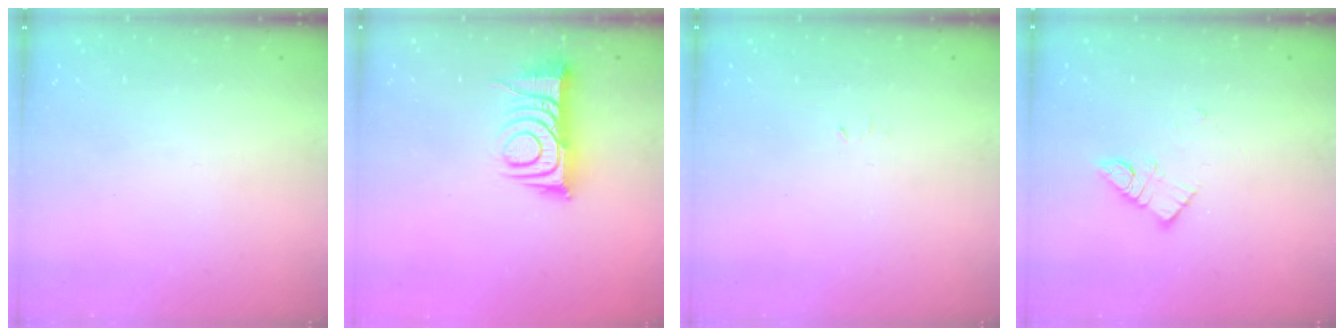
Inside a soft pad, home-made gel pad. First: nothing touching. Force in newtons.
{"total": 10.9, "press": 10.9, "slide": 0.2}
{"total": 2.4, "press": 2.4, "slide": 0.4}
{"total": 8.1, "press": 8.1, "slide": 0.4}